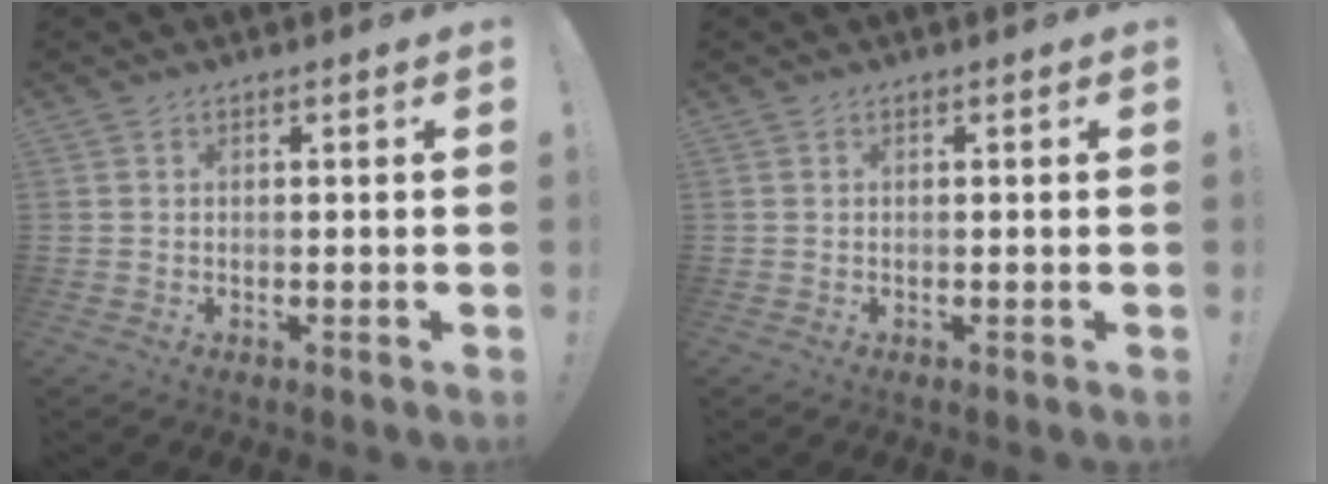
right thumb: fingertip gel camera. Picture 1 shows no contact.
{"total": 0.0}